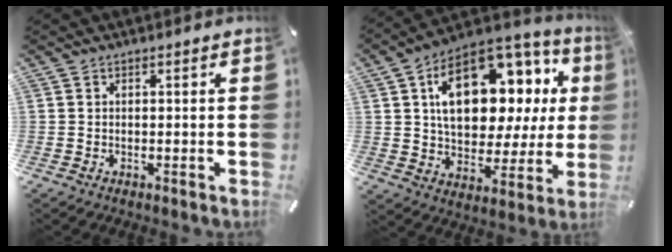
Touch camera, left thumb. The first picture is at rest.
{"total": 21.3, "force": [7.1, 13.9, 14.5], "torque": [-0.208, -0.033, 0.126]}